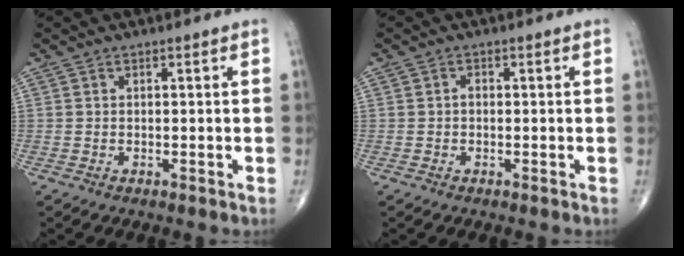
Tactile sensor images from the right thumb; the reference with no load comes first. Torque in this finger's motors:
{"motor_torque": [0.06, 0.18, 0.34, -0.06, -0.01]}